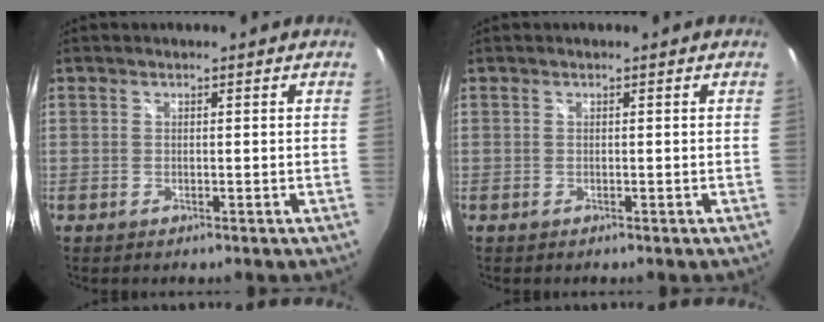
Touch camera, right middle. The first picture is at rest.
{"total": 0.0}